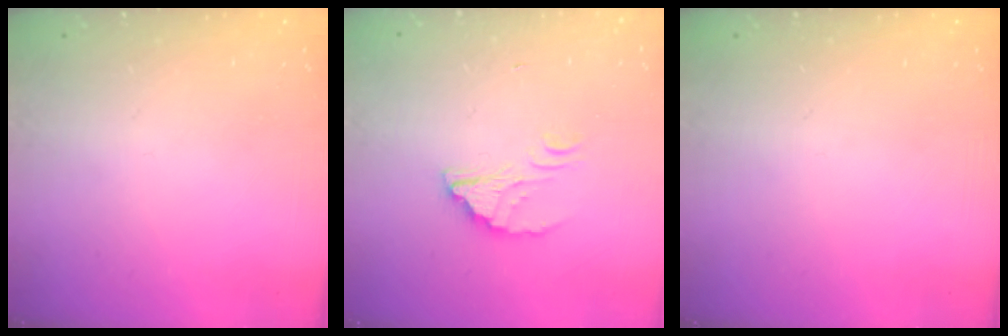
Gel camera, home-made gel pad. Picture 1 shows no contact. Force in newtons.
{"total": 2.5, "press": 2.5, "slide": 0.1}
{"total": 0.0}